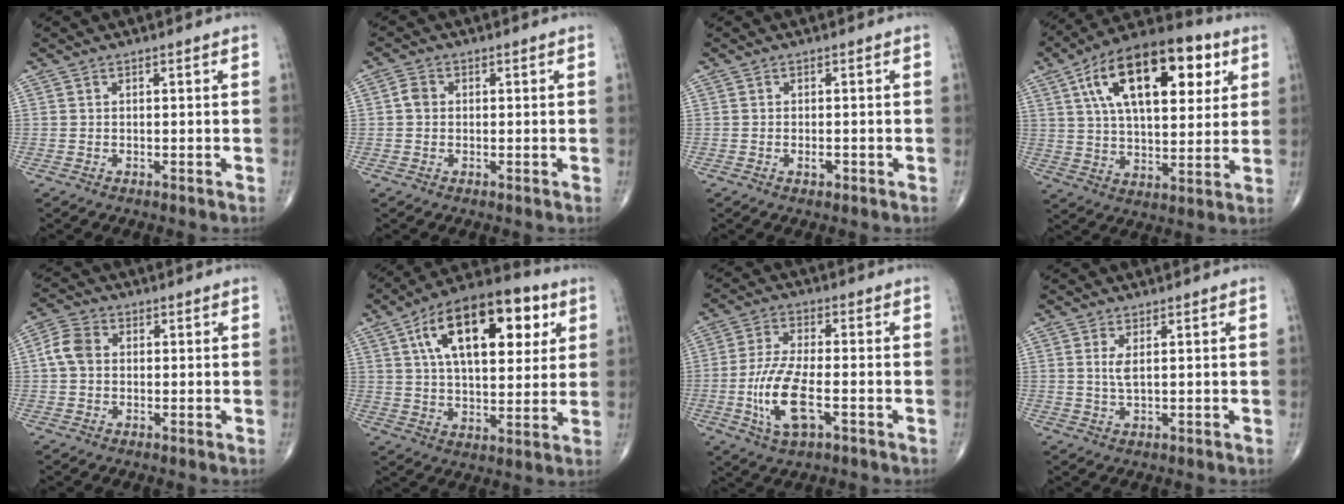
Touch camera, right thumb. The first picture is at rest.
{"total": 2.2, "force": [0.1, 1.8, 1.2], "torque": [-0.021, 0.005, -0.001]}
{"total": 1.2, "force": [-0.4, 0.6, 1.0], "torque": [-0.016, -0.001, -0.007]}
{"total": 23.4, "force": [8.6, 11.5, 18.5], "torque": [-0.280, -0.001, 0.136]}
{"total": 5.2, "force": [0.4, 3.9, 3.3], "torque": [-0.069, 0.015, 0.002]}
{"total": 22.0, "force": [7.9, 10.8, 17.5], "torque": [-0.253, -0.001, 0.121]}
{"total": 11.1, "force": [-3.0, 4.2, 9.8], "torque": [-0.210, 0.007, -0.056]}
{"total": 2.5, "force": [0.7, 0.6, 2.3], "torque": [-0.054, -0.007, 0.021]}